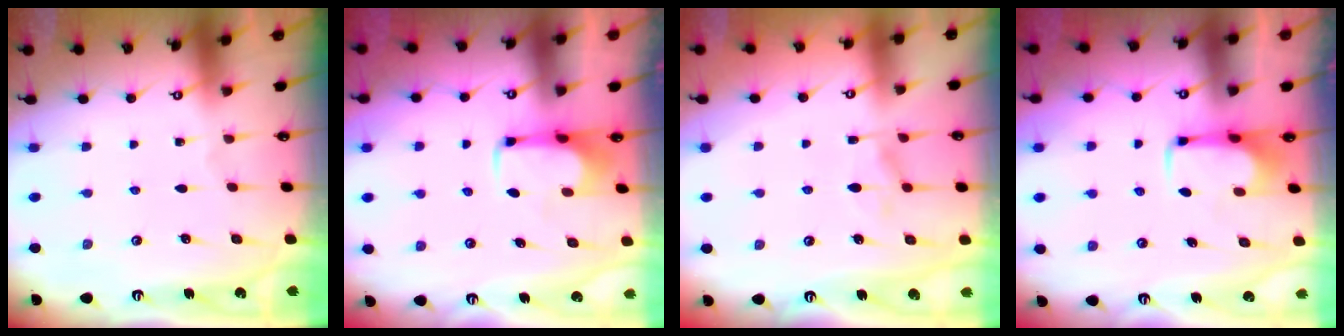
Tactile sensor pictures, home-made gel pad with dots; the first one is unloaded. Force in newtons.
{"total": 1.6, "press": 1.5, "slide": 0.6}
{"total": 1.2, "press": 0.0, "slide": 1.2}
{"total": 1.8, "press": 1.8, "slide": 0.4}